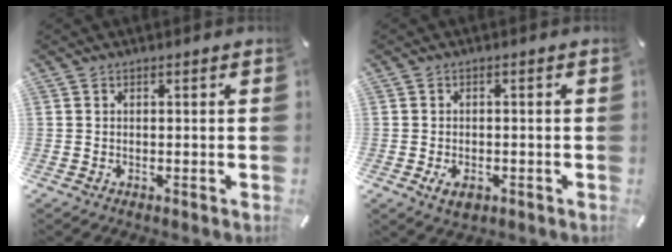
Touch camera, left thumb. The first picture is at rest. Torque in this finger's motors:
{"motor_torque": [0.12, 1.09, 0.20, 0.07, 0.12]}